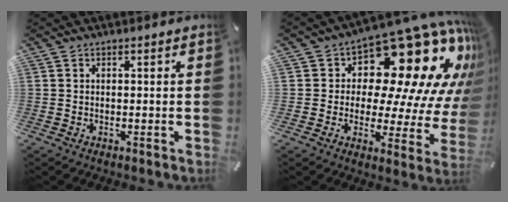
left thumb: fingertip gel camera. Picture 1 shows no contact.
{"total": 23.4, "force": [11.7, 11.4, 16.7], "torque": [-0.216, -0.101, 0.196]}